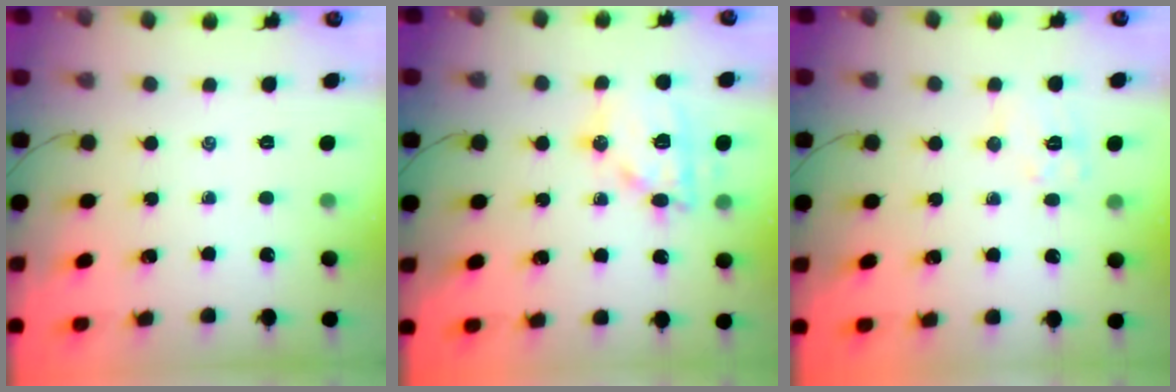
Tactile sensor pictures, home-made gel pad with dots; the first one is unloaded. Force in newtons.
{"total": 14.0, "press": 13.9, "slide": 1.7}
{"total": 7.1, "press": 7.1, "slide": 0.6}